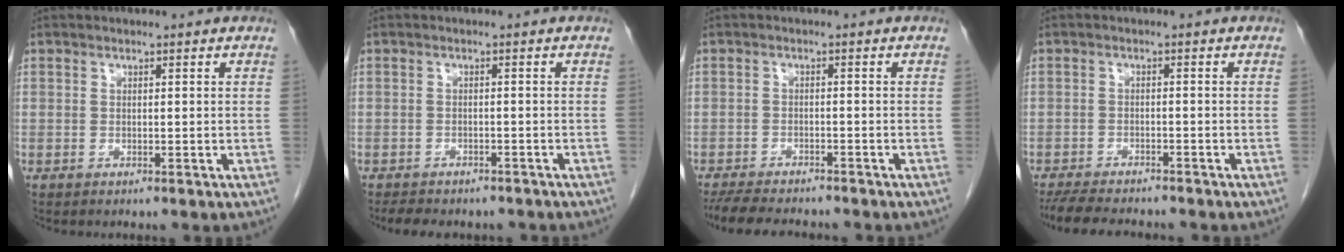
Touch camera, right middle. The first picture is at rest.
{"total": 7.6, "force": [-6.5, 2.8, 2.8], "torque": [-0.047, 0.000, -0.080]}
{"total": 8.3, "force": [-7.5, 1.4, 3.2], "torque": [-0.052, -0.017, -0.117]}
{"total": 8.3, "force": [-7.5, 1.3, 3.2], "torque": [-0.052, -0.017, -0.117]}